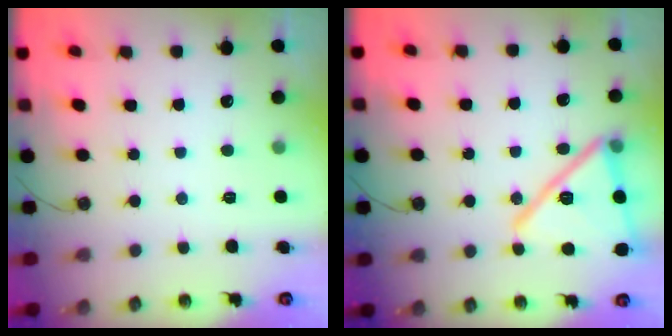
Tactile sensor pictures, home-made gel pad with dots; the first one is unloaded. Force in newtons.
{"total": 20.4, "press": 18.7, "slide": 8.2}